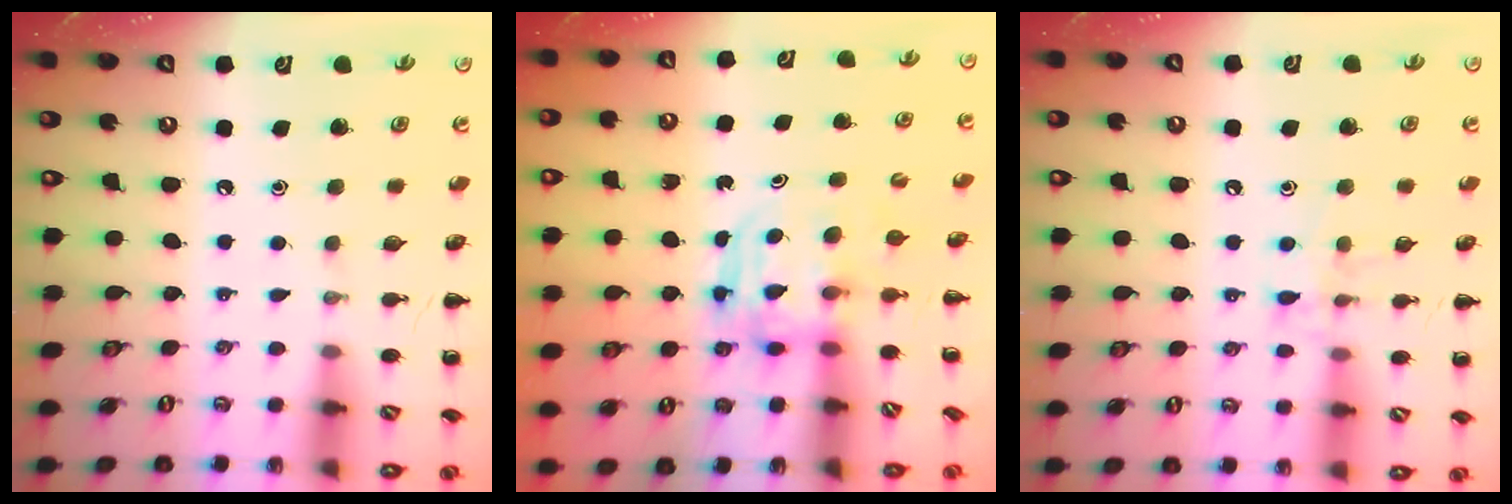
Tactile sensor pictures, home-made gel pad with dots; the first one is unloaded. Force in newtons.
{"total": 3.8, "press": 3.8, "slide": 0.3}
{"total": 7.9, "press": 7.8, "slide": 1.4}